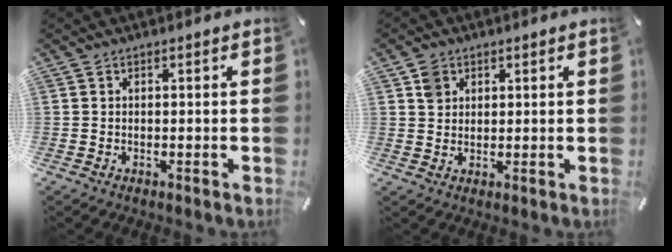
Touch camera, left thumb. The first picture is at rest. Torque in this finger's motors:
{"motor_torque": [0.42, 0.49, 0.31, -0.32, 0.03]}